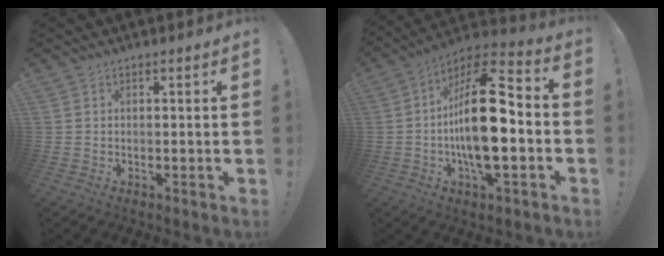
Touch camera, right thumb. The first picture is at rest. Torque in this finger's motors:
{"motor_torque": [2.47, 2.54, 0.35, 0.00, 0.63]}